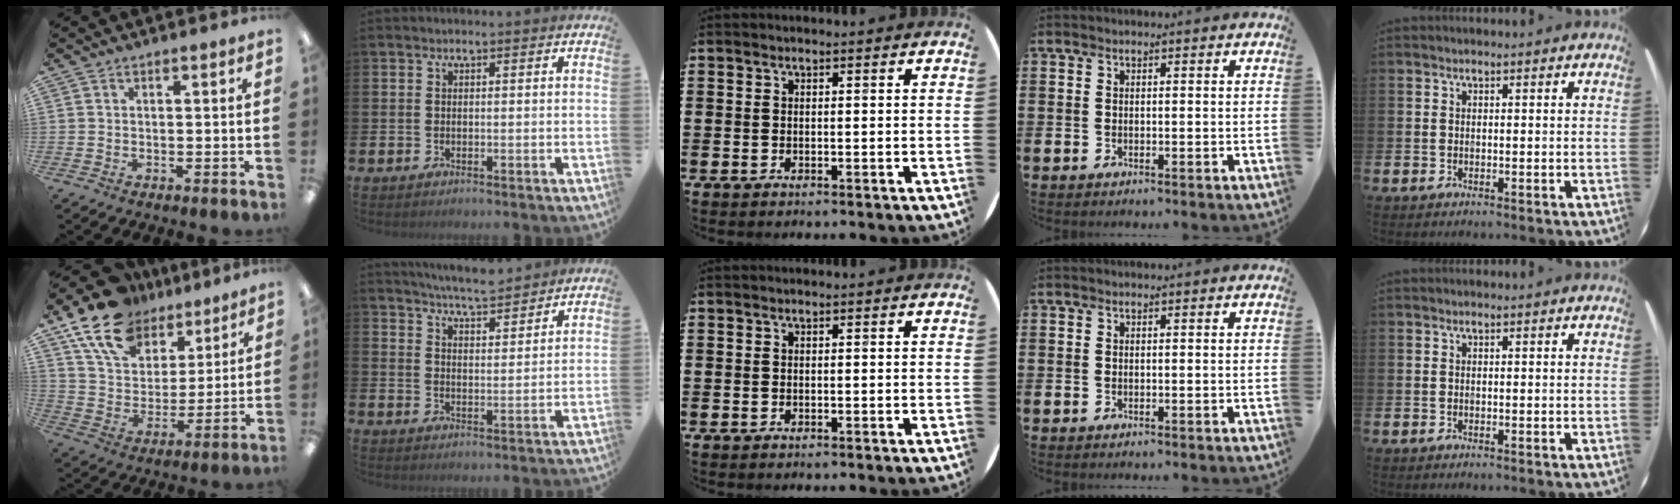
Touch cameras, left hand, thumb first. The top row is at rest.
{"thumb": {"total": 17.1, "force": [11.8, 10.1, 7.0], "torque": [-0.145, -0.058, 0.222]}, "index": {"total": 5.9, "force": [5.8, 0.2, 0.9], "torque": [-0.032, -0.032, 0.104]}}